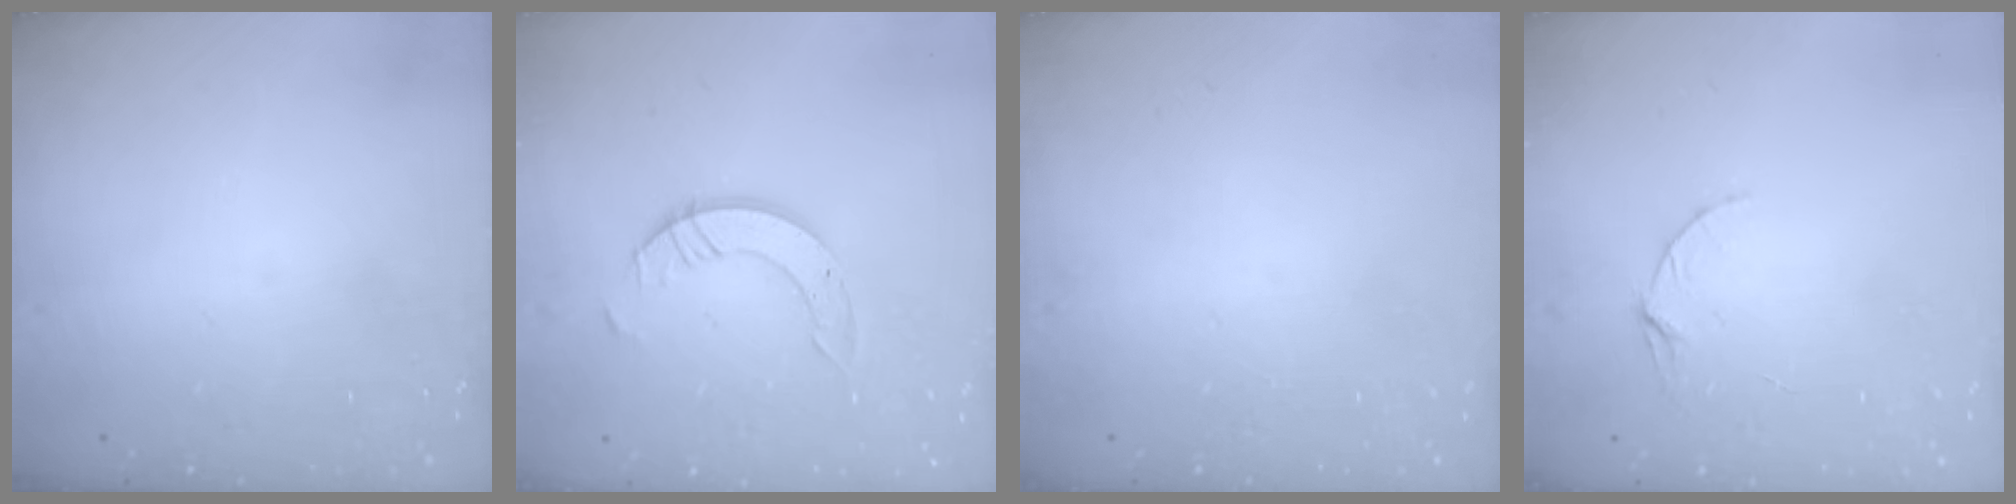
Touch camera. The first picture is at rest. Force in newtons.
{"total": 8.1, "press": 8.1, "slide": 0.7}
{"total": 0.0}
{"total": 3.7, "press": 3.7, "slide": 0.4}